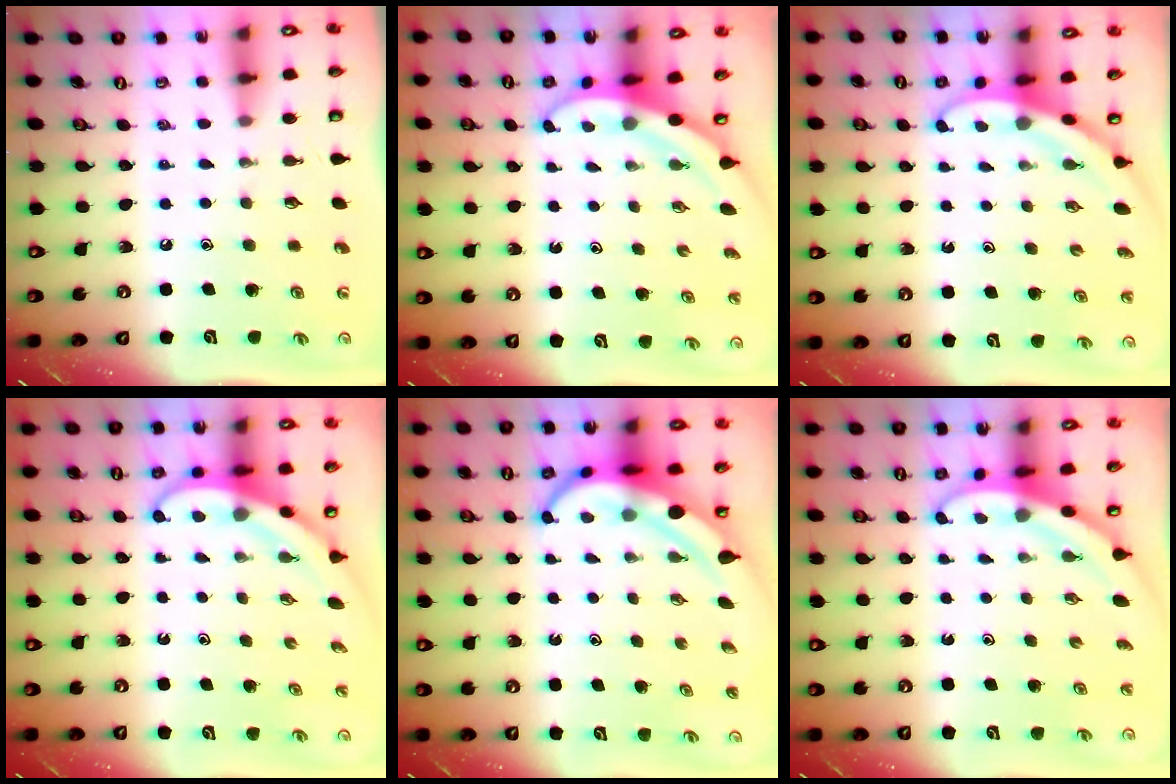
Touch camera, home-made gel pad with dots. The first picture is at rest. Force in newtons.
{"total": 3.2, "press": 3.2, "slide": 0.1}
{"total": 3.5, "press": 3.5, "slide": 0.1}
{"total": 3.9, "press": 3.9, "slide": 0.3}
{"total": 7.0, "press": 6.9, "slide": 1.1}
{"total": 3.2, "press": 3.2, "slide": 0.2}